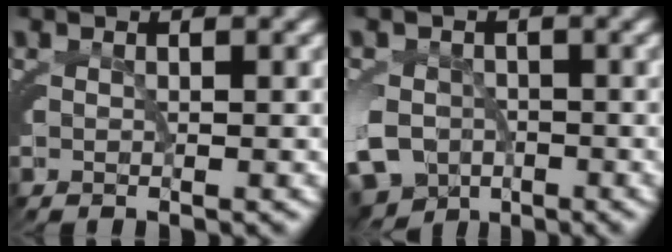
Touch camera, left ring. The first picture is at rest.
{"total": 7.0, "force": [-3.5, 5.6, 2.2], "torque": [-0.045, -0.033, -0.047]}